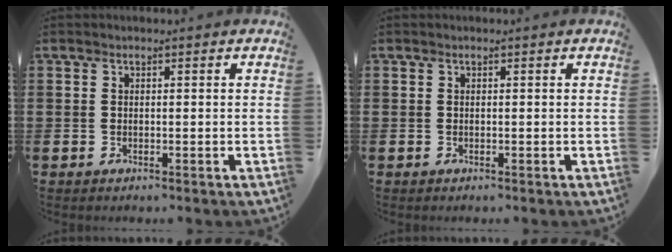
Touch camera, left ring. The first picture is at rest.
{"total": 0.0}